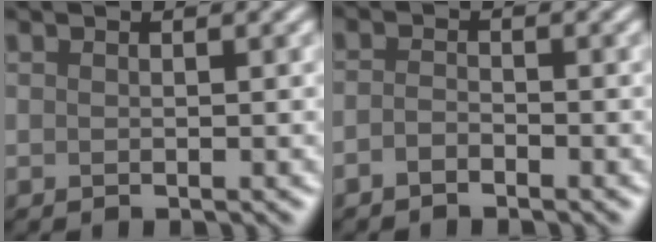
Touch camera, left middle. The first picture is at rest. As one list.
[{"total": 1.0, "force": [-0.8, 0.4, 0.6], "torque": [-0.015, 0.003, -0.021]}]